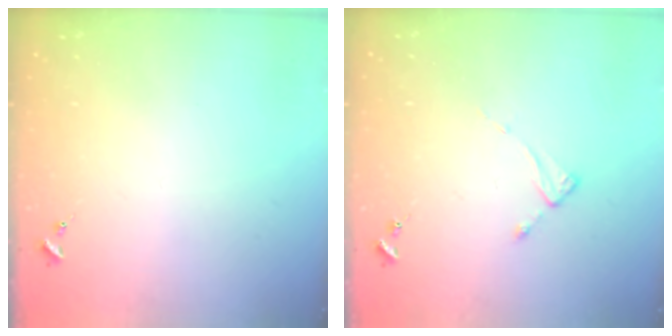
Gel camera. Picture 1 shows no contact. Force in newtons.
{"total": 2.6, "press": 2.6, "slide": 0.2}